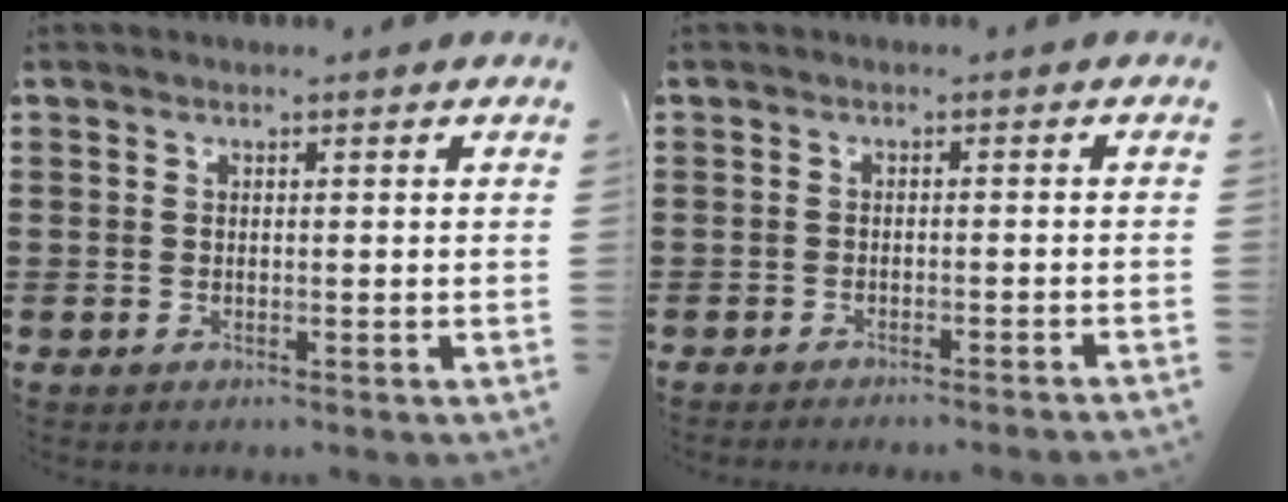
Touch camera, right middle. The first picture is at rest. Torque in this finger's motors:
{"motor_torque": [2.14, 0.00, 0.10, 0.04]}